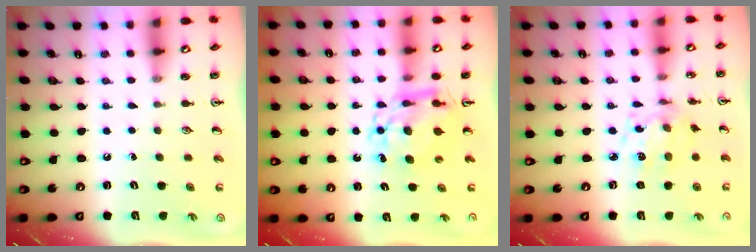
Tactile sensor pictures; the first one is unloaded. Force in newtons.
{"total": 10.0, "press": 9.9, "slide": 1.0}
{"total": 8.8, "press": 8.6, "slide": 1.8}